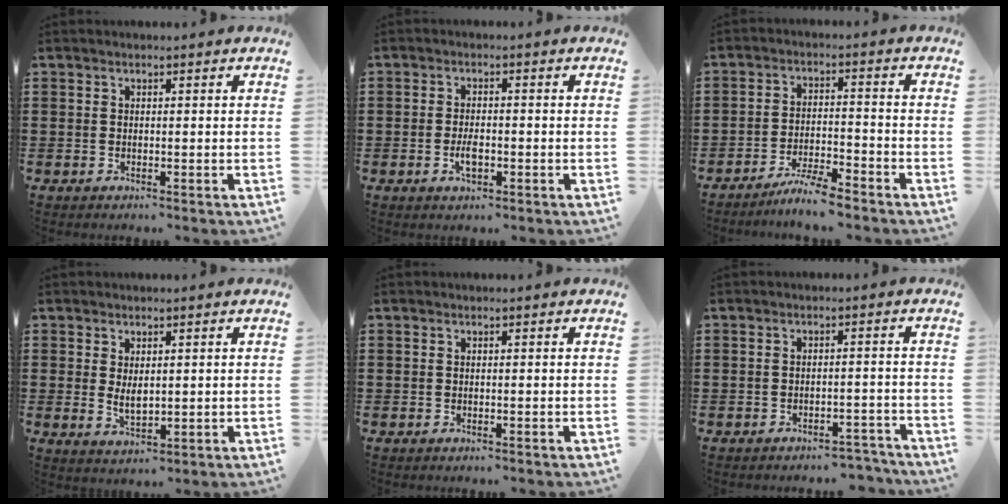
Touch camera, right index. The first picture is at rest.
{"total": 3.0, "force": [-1.0, 1.2, 2.6], "torque": [-0.054, -0.001, -0.018]}
{"total": 5.0, "force": [-4.6, -0.1, 1.8], "torque": [-0.048, -0.005, -0.094]}
{"total": 2.8, "force": [0.6, 1.3, 2.4], "torque": [-0.039, -0.001, 0.009]}
{"total": 0.0}
{"total": 2.9, "force": [-2.8, 0.3, 0.5], "torque": [-0.013, 0.003, -0.058]}